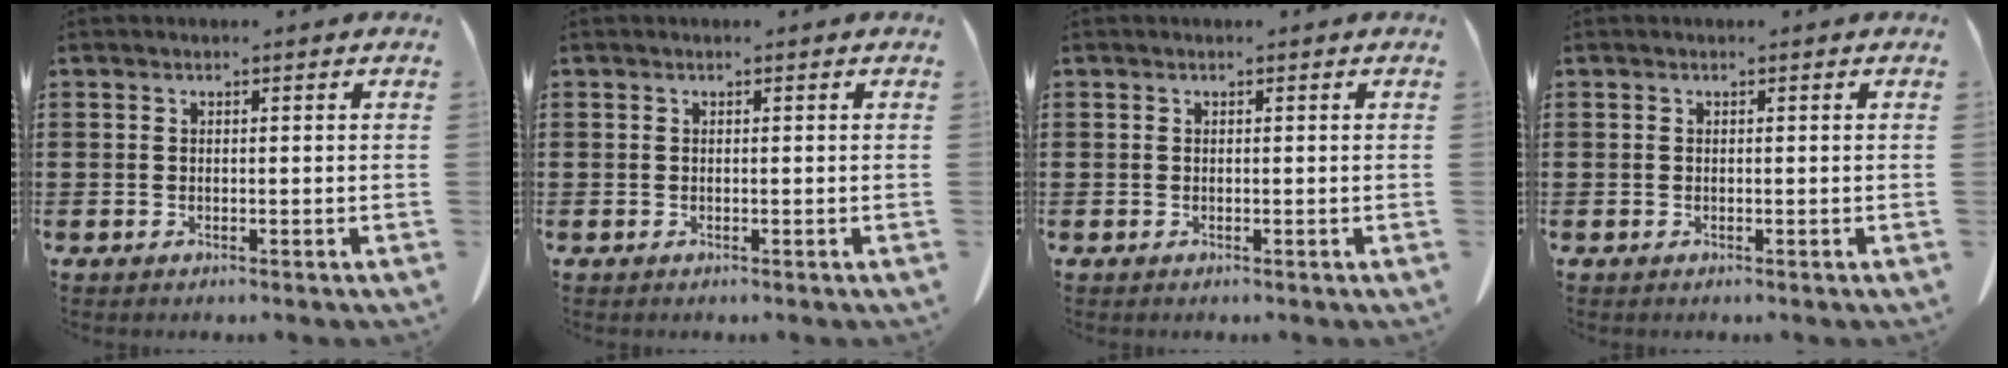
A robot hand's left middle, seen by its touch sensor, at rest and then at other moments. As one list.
[{"total": 0.0}, {"total": 0.0}, {"total": 0.0}]